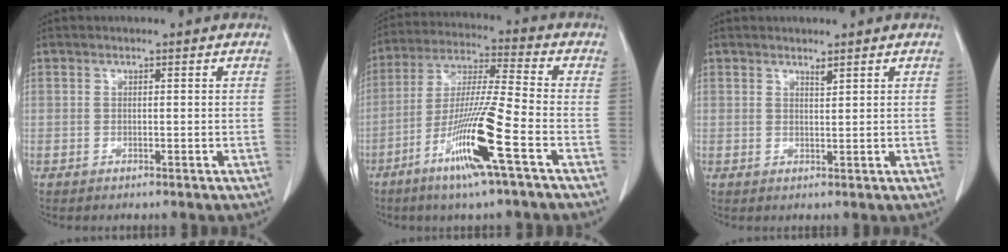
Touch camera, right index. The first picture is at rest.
{"total": 13.9, "force": [-6.5, -0.8, 12.2], "torque": [-0.244, -0.019, -0.125]}
{"total": 0.9, "force": [0.8, -0.1, 0.4], "torque": [-0.009, -0.007, 0.015]}